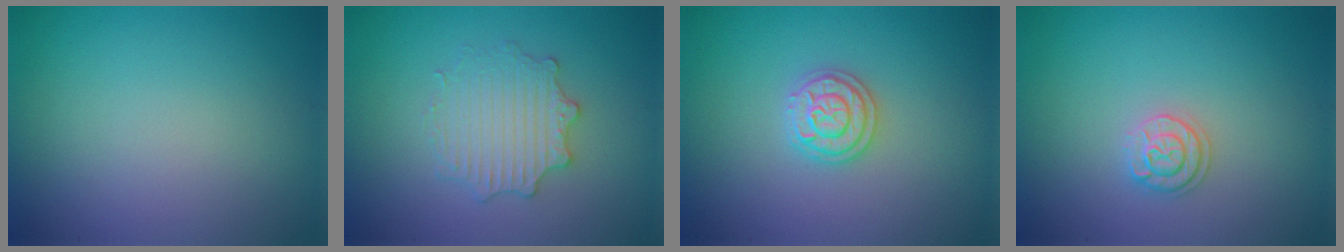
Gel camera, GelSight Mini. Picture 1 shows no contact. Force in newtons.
{"total": 3.0, "press": 2.9, "slide": 0.4}
{"total": 2.3, "press": 2.3, "slide": 0.5}
{"total": 1.8, "press": 1.7, "slide": 0.3}